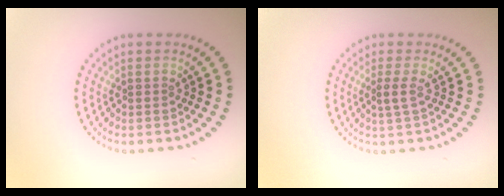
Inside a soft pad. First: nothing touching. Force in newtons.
{"total": 1.2, "press": 0.9, "slide": 0.7}